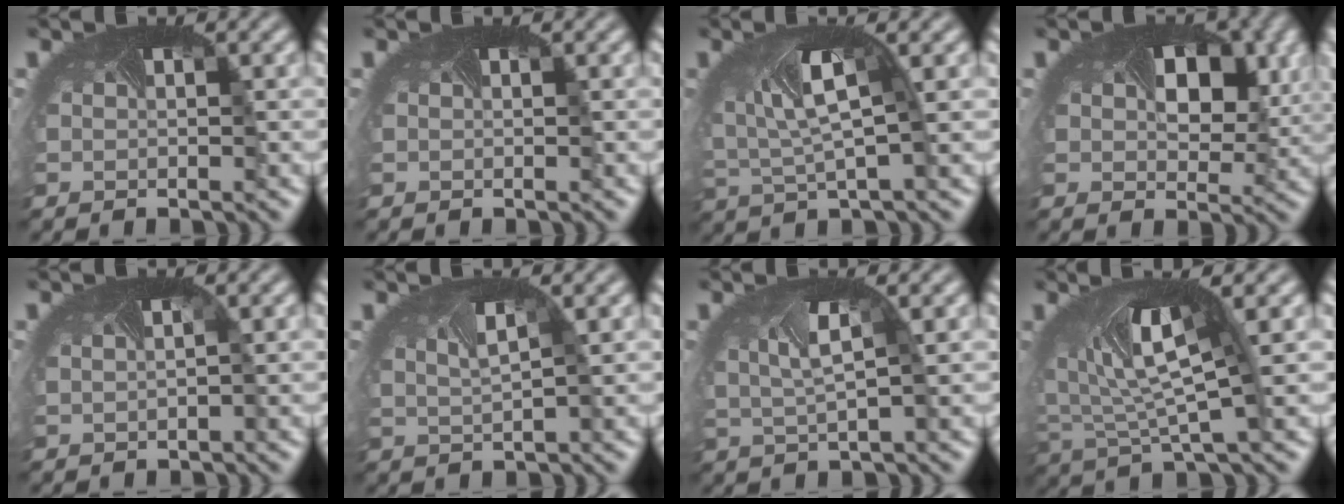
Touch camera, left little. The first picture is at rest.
{"total": 0.0}
{"total": 5.2, "force": [1.0, 2.1, 4.6], "torque": [-0.112, 0.003, 0.013]}
{"total": 5.4, "force": [1.4, 3.6, 3.8], "torque": [-0.065, -0.003, 0.019]}
{"total": 0.8, "force": [0.4, 0.6, 0.2], "torque": [0.007, 0.016, -0.004]}
{"total": 1.7, "force": [0.9, 0.8, 1.2], "torque": [-0.030, 0.011, 0.014]}
{"total": 2.8, "force": [0.6, 1.1, 2.5], "torque": [-0.060, -0.001, 0.013]}
{"total": 5.6, "force": [1.7, 1.9, 4.9], "torque": [-0.113, 0.000, 0.028]}